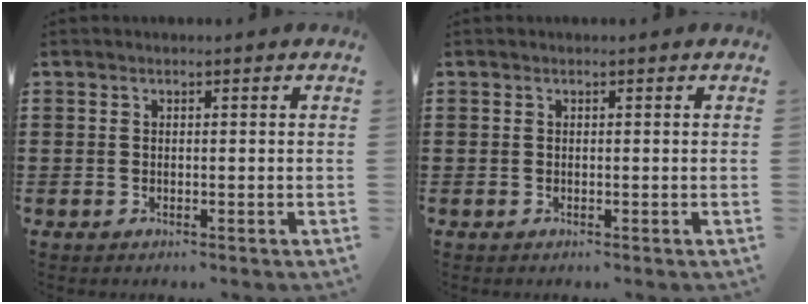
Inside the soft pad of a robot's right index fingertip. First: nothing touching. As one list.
[{"total": 0.0}]